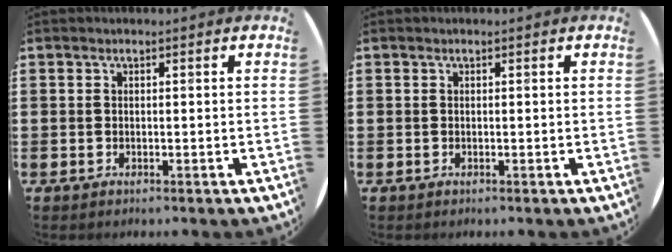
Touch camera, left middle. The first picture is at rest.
{"total": 0.0}